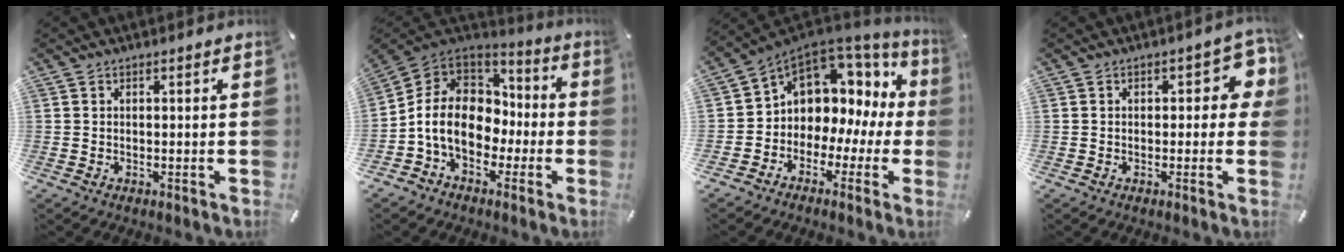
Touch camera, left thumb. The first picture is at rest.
{"total": 13.2, "force": [-2.6, 10.7, 7.2], "torque": [-0.164, 0.017, -0.048]}
{"total": 7.6, "force": [2.6, 6.9, 1.8], "torque": [-0.038, -0.041, 0.050]}
{"total": 6.4, "force": [1.2, 3.6, 5.2], "torque": [-0.052, -0.002, 0.012]}